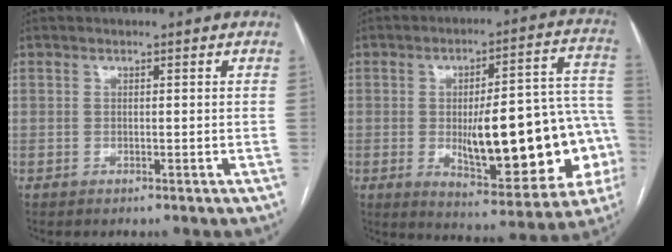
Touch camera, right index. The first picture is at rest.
{"total": 22.8, "force": [-3.7, 6.5, 21.6], "torque": [-0.231, 0.030, -0.030]}